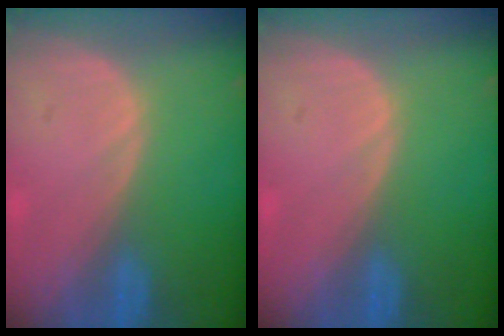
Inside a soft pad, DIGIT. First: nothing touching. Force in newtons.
{"total": 0.0}